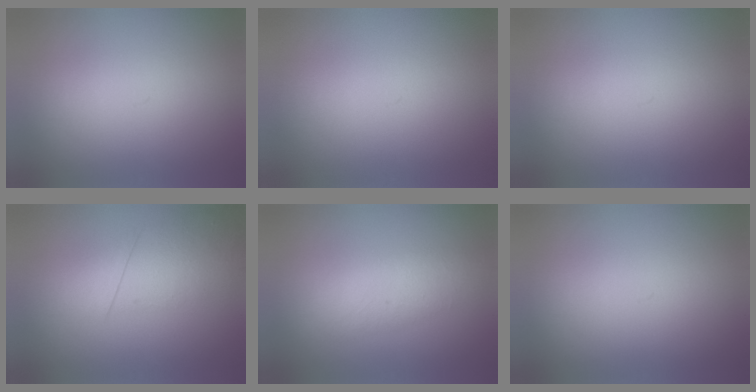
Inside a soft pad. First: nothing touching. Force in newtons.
{"total": 0.0}
{"total": 0.0}
{"total": 2.8}
{"total": 1.8}
{"total": 0.0}